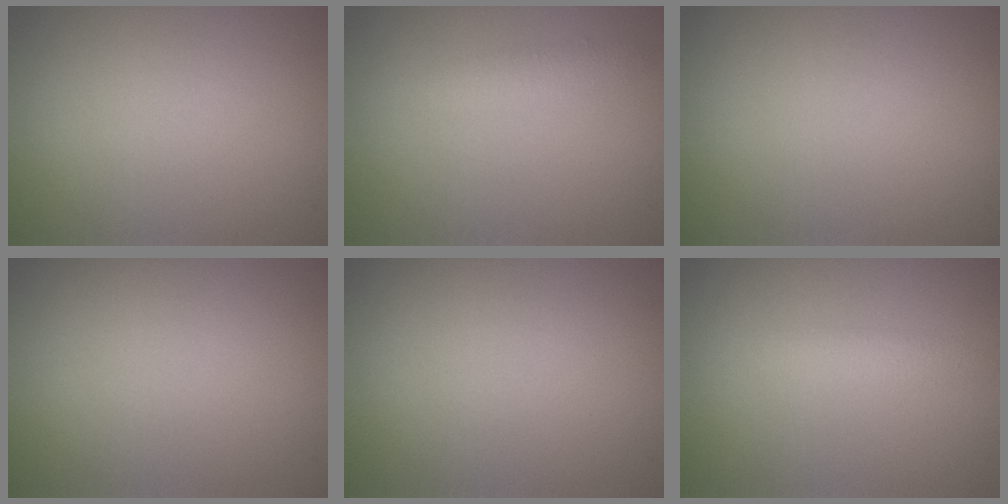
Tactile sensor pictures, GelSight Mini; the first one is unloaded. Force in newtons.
{"total": 1.4, "press": 1.4, "slide": 0.1}
{"total": 0.0}
{"total": 0.0}
{"total": 0.0}
{"total": 1.6, "press": 1.6, "slide": 0.0}